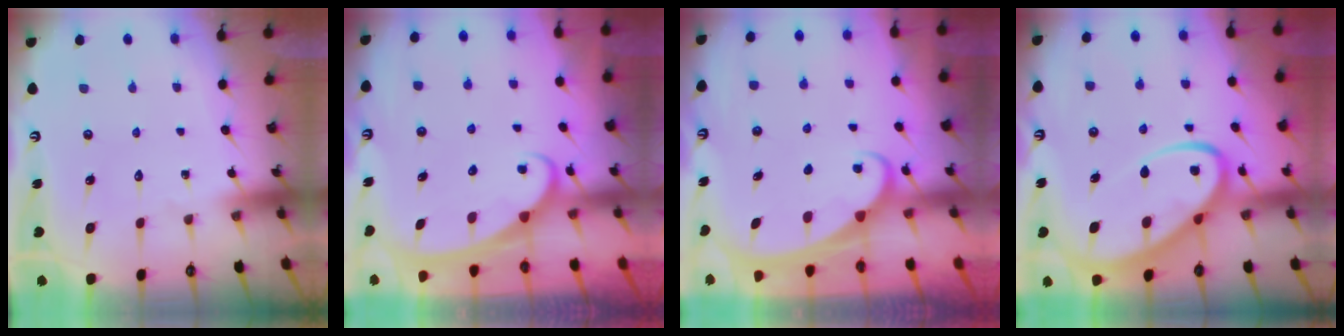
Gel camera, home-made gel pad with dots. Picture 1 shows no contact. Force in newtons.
{"total": 2.6, "press": 2.6, "slide": 0.3}
{"total": 1.9, "press": 1.9, "slide": 0.1}
{"total": 12.1, "press": 12.0, "slide": 1.1}